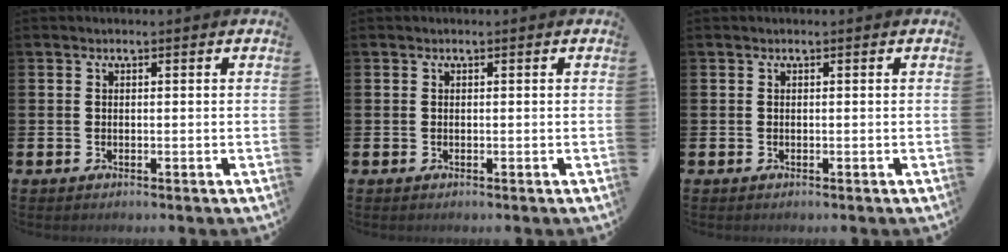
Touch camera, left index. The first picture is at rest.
{"total": 0.0}
{"total": 0.0}